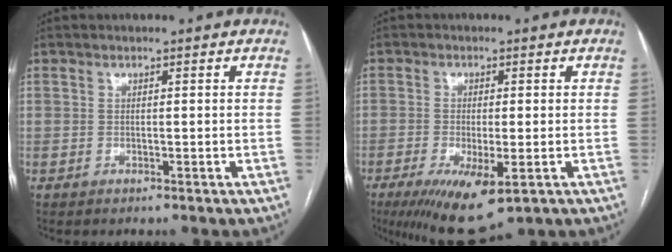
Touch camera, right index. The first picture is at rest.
{"total": 9.7, "force": [-4.5, 2.6, 8.2], "torque": [-0.137, -0.024, -0.065]}